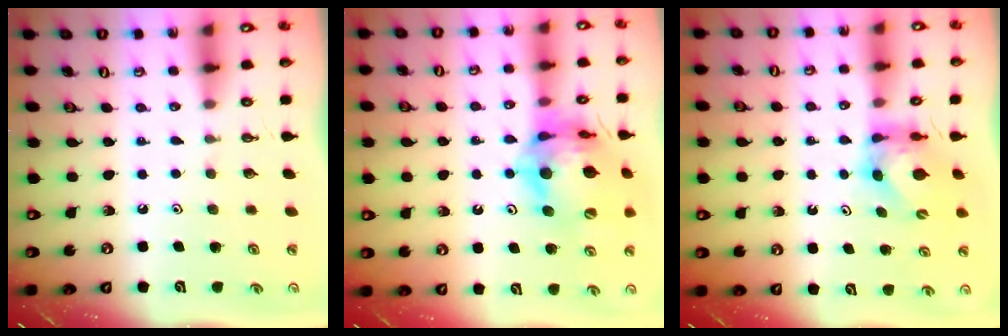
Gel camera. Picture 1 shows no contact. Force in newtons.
{"total": 18.5, "press": 18.4, "slide": 2.1}
{"total": 5.8, "press": 5.7, "slide": 0.5}